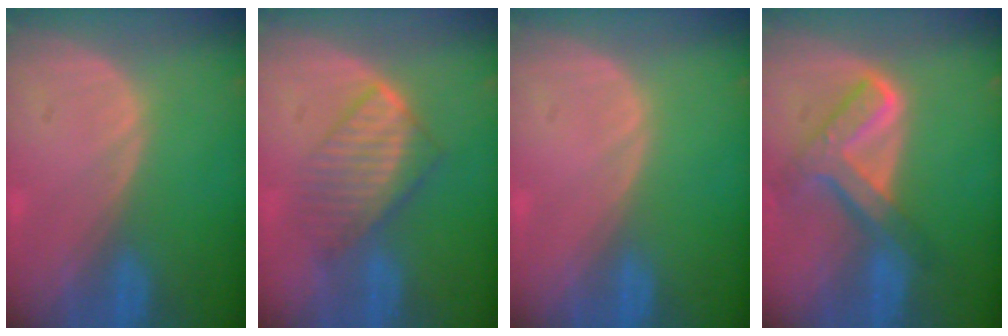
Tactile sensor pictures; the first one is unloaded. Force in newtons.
{"total": 6.5, "press": 6.3, "slide": 1.7}
{"total": 0.0}
{"total": 8.0, "press": 6.8, "slide": 4.3}